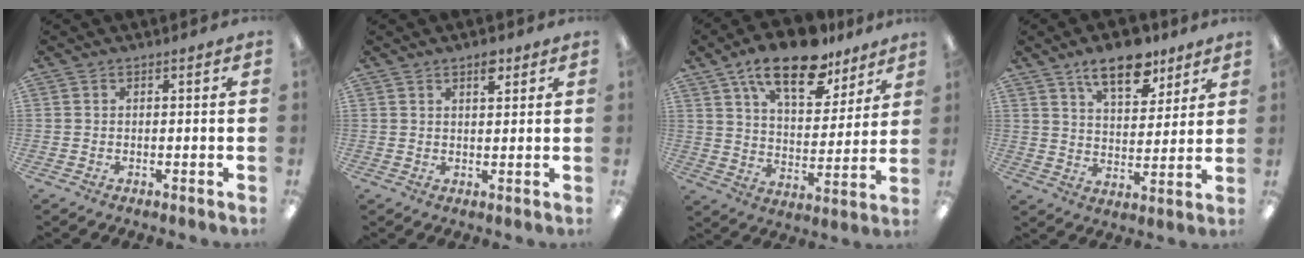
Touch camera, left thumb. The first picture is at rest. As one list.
[{"total": 3.6, "force": [2.5, 1.4, 2.1], "torque": [-0.023, -0.008, 0.039]}, {"total": 17.7, "force": [12.4, 7.5, 10.2], "torque": [-0.165, -0.064, 0.212]}, {"total": 12.5, "force": [8.9, 5.7, 6.8], "torque": [-0.098, -0.041, 0.155]}]